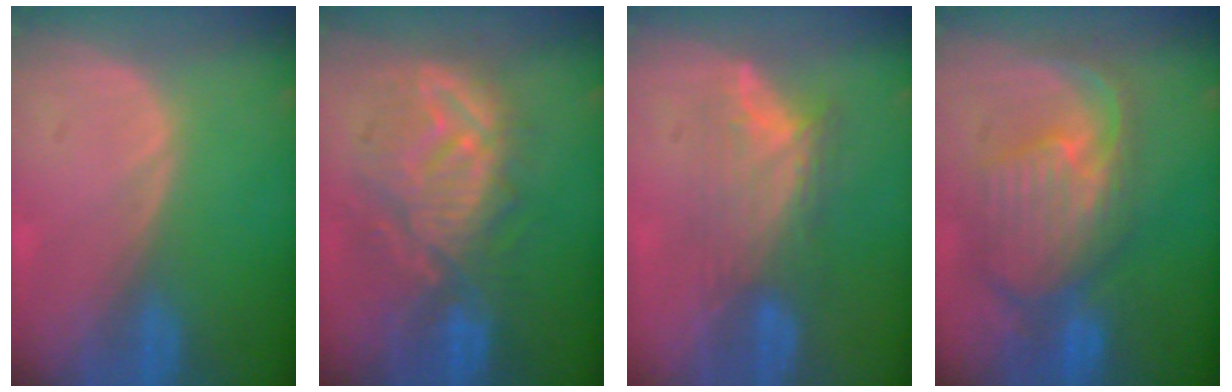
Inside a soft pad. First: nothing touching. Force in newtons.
{"total": 10.7, "press": 10.2, "slide": 3.5}
{"total": 7.0, "press": 6.4, "slide": 2.8}
{"total": 11.0, "press": 9.6, "slide": 5.3}